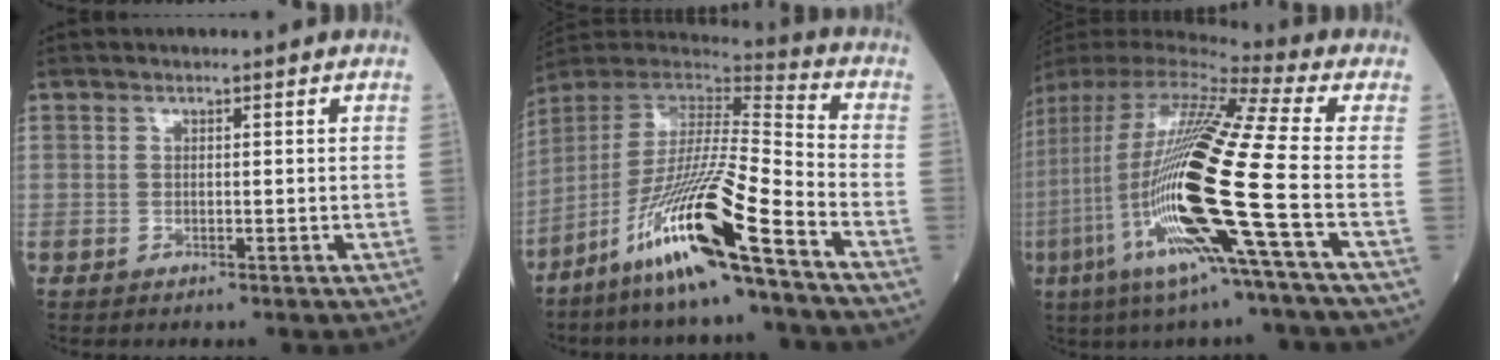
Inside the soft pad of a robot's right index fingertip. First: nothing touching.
{"total": 21.0, "force": [-12.8, 1.6, 16.6], "torque": [-0.351, -0.046, -0.245]}
{"total": 27.4, "force": [-6.5, 1.1, 26.6], "torque": [-0.560, -0.051, -0.143]}